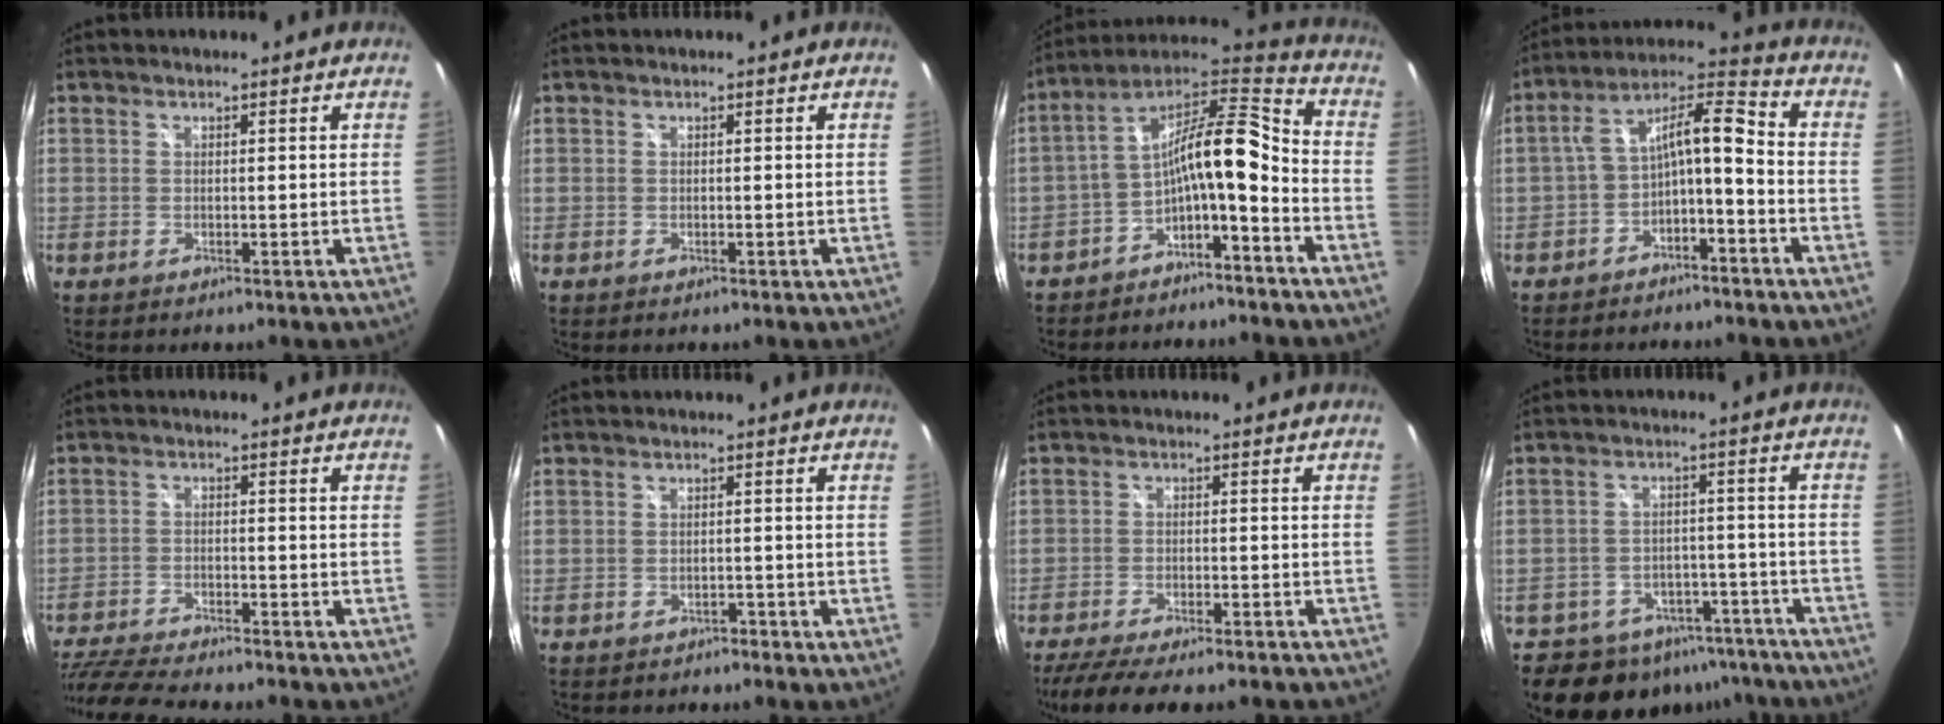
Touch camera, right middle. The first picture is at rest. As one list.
[{"total": 0.0}, {"total": 13.4, "force": [-4.9, 4.6, 11.6], "torque": [-0.214, 0.026, -0.092]}, {"total": 9.8, "force": [-3.9, 3.5, 8.3], "torque": [-0.167, 0.033, -0.062]}, {"total": 14.2, "force": [-12.5, 2.2, 6.4], "torque": [-0.152, -0.029, -0.209]}, {"total": 2.6, "force": [-2.3, 1.1, 0.5], "torque": [-0.010, -0.005, -0.031]}, {"total": 14.8, "force": [-12.6, 2.6, 7.2], "torque": [-0.147, -0.029, -0.186]}, {"total": 14.0, "force": [-10.9, 7.8, 3.8], "torque": [-0.084, 0.019, -0.133]}]